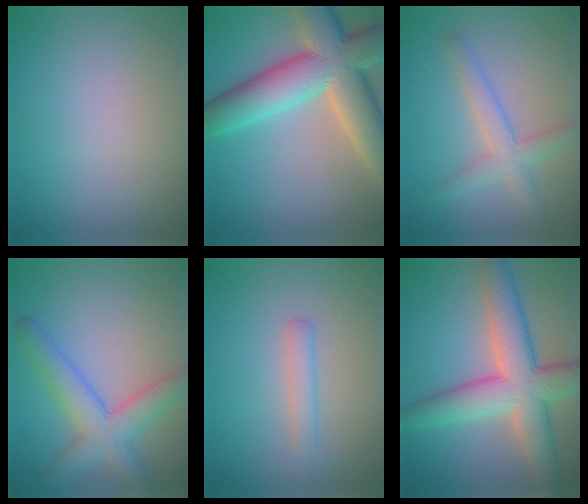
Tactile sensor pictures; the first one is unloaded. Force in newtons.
{"total": 11.5, "press": 11.5, "slide": 0.7}
{"total": 3.0, "press": 3.0, "slide": 0.0}
{"total": 5.3, "press": 5.3, "slide": 0.2}
{"total": 1.8, "press": 1.8, "slide": 0.1}
{"total": 8.5, "press": 8.5, "slide": 0.3}